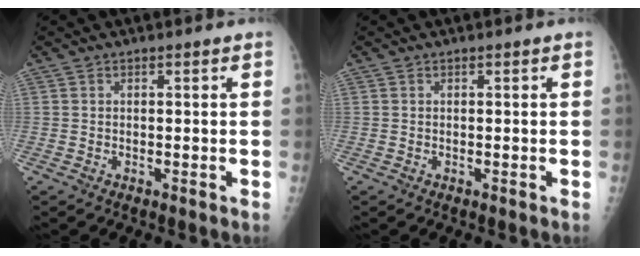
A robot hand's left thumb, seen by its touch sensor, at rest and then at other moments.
{"total": 0.0}